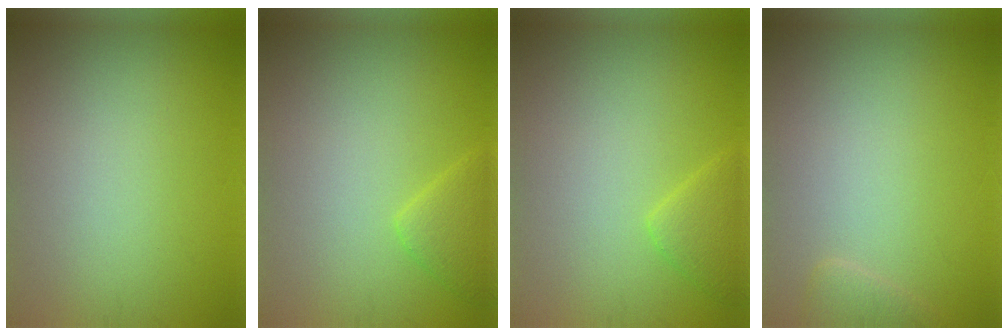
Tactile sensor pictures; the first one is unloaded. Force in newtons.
{"total": 1.6, "press": 1.6, "slide": 0.0}
{"total": 1.6, "press": 1.6, "slide": 0.0}
{"total": 1.2, "press": 1.2, "slide": 0.1}